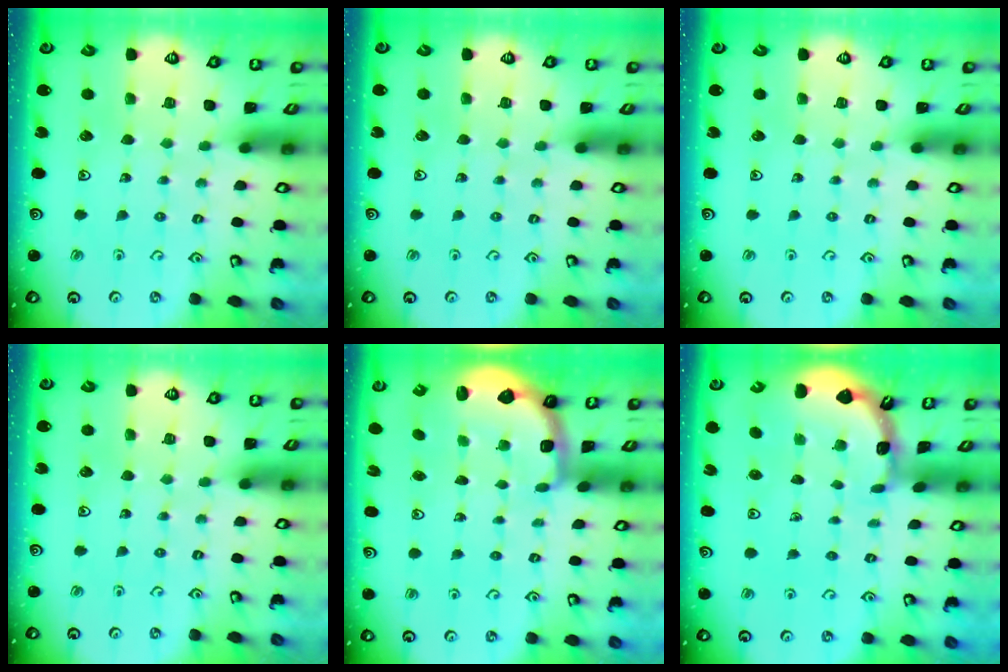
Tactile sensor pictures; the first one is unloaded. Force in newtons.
{"total": 0.0}
{"total": 0.0}
{"total": 0.0}
{"total": 2.6, "press": 2.1, "slide": 1.7}
{"total": 1.7, "press": 1.7, "slide": 0.1}